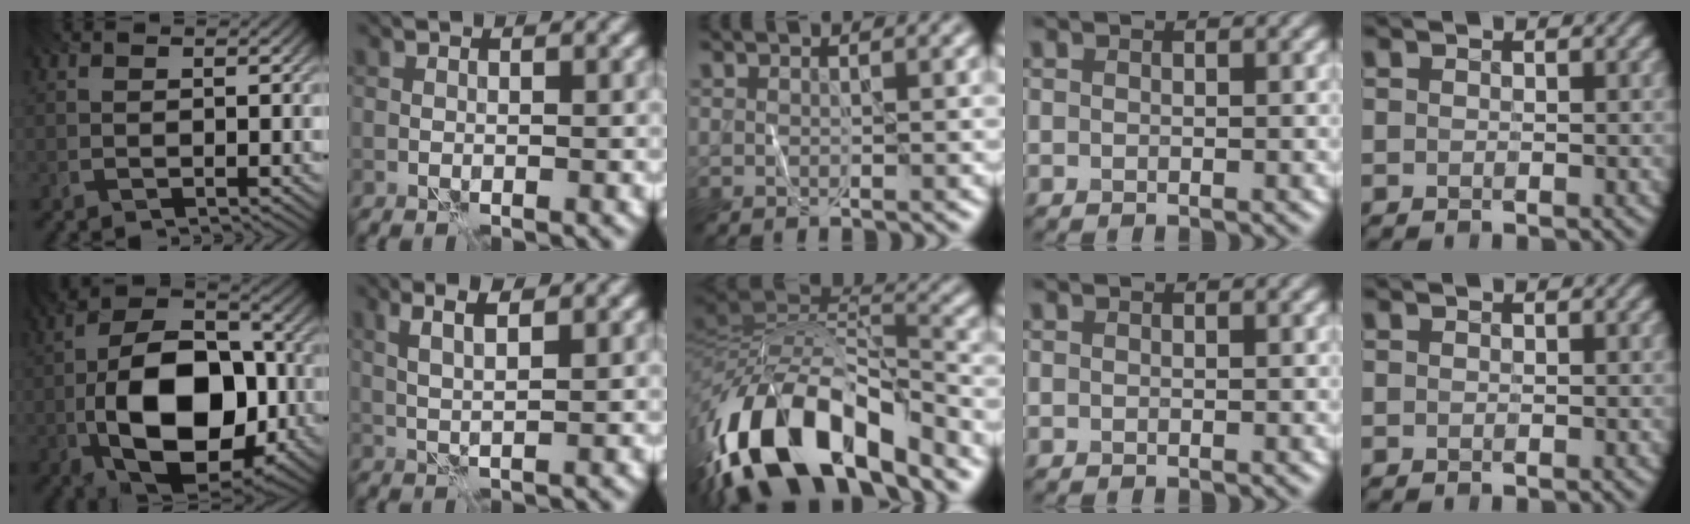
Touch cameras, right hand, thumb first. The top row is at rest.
{"thumb": {"total": 16.5, "force": [-4.6, 9.7, 12.6], "torque": [-0.206, -0.012, -0.089]}, "index": {"total": 2.8, "force": [1.3, 0.4, 2.4], "torque": [-0.047, 0.002, 0.024]}, "middle": {"total": 15.4, "force": [-8.5, 6.5, 11.1], "torque": [-0.210, 0.006, -0.147]}}